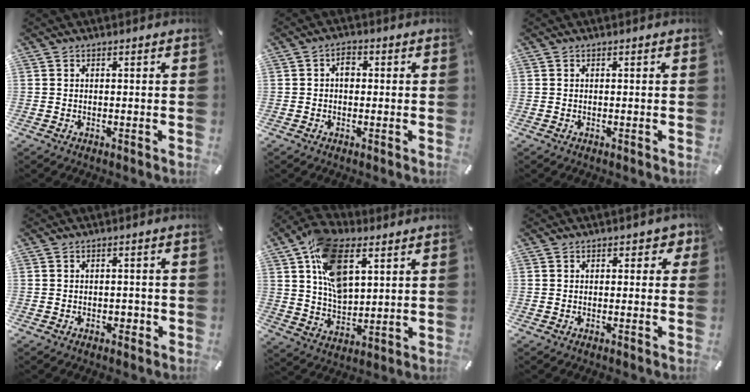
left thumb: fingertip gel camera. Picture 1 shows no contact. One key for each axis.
{"total": 2.8, "fx": 0.1, "fy": 1.9, "fz": 2.0, "tx": -0.031, "ty": 0.005, "tz": -0.002}
{"total": 0.0}
{"total": 1.8, "fx": -0.7, "fy": 1.4, "fz": 1.0, "tx": -0.017, "ty": 0.003, "tz": -0.014}
{"total": 14.7, "fx": 6.4, "fy": 8.8, "fz": 10.0, "tx": -0.193, "ty": -0.015, "tz": 0.114}
{"total": 2.4, "fx": 0.5, "fy": 1.7, "fz": 1.7, "tx": -0.009, "ty": 0.000, "tz": 0.002}